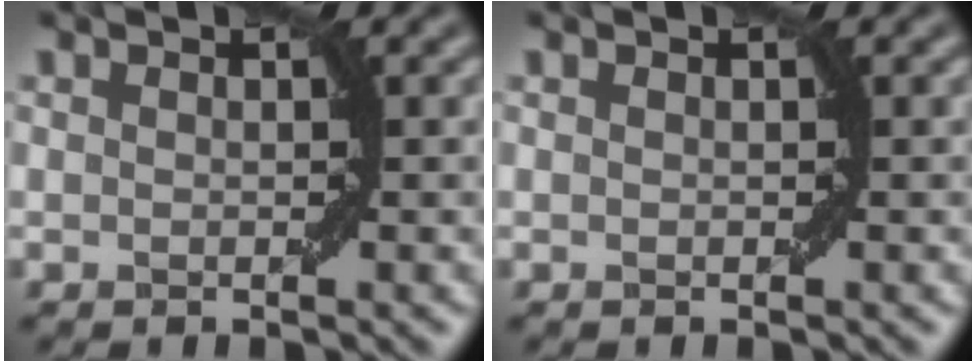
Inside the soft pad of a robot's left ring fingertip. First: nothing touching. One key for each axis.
{"total": 0.0}